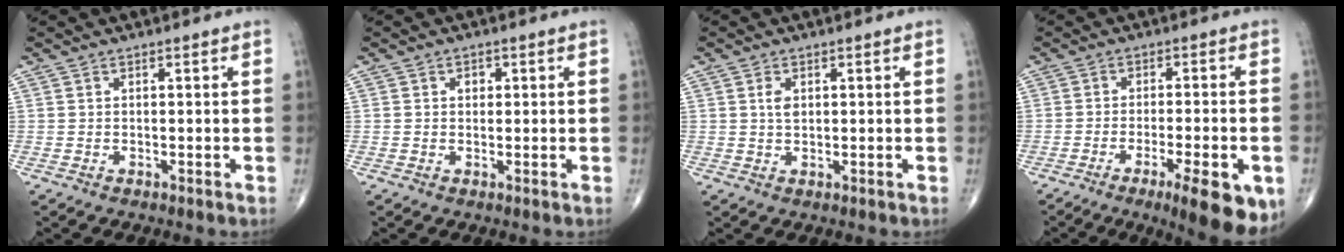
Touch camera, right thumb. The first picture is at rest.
{"total": 1.5, "force": [0.4, 1.2, 0.8], "torque": [-0.003, 0.001, 0.003]}
{"total": 2.1, "force": [0.6, 1.3, 1.6], "torque": [-0.026, -0.002, 0.011]}
{"total": 13.1, "force": [-6.4, 3.1, 11.0], "torque": [-0.124, 0.003, -0.086]}